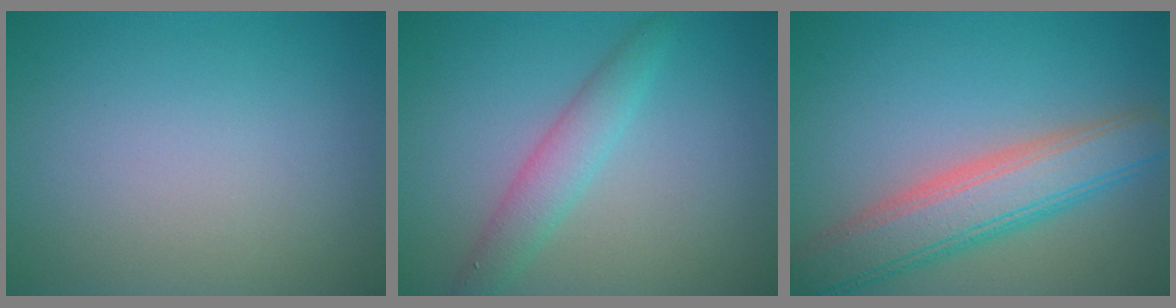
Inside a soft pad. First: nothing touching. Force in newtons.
{"total": 2.8, "press": 2.8, "slide": 0.0}
{"total": 6.6, "press": 6.6, "slide": 0.4}